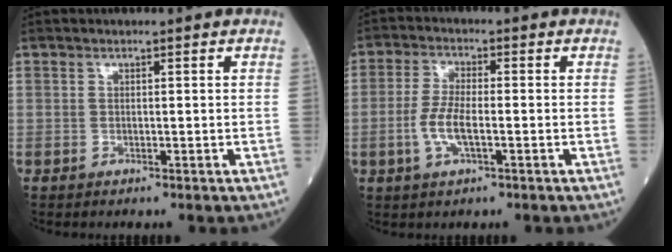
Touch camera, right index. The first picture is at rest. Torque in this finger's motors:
{"motor_torque": [0.29, -0.14, 0.38, 0.12]}